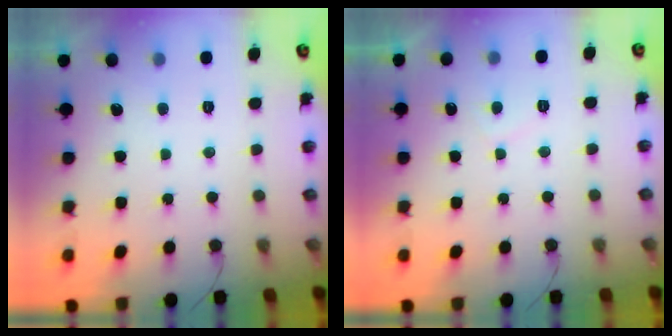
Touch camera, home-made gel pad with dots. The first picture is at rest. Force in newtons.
{"total": 0.7, "press": 0.5, "slide": 0.5}